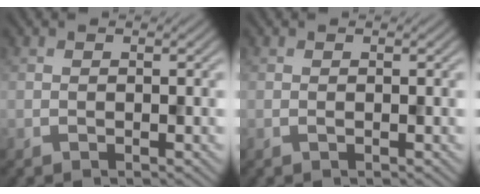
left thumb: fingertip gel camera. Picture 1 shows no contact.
{"total": 0.0}